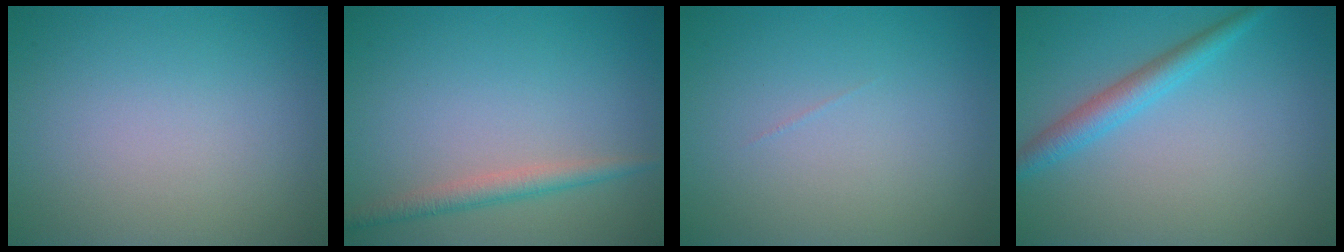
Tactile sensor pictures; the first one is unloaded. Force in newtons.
{"total": 2.1, "press": 2.1, "slide": 0.0}
{"total": 0.0}
{"total": 2.7, "press": 2.7, "slide": 0.1}